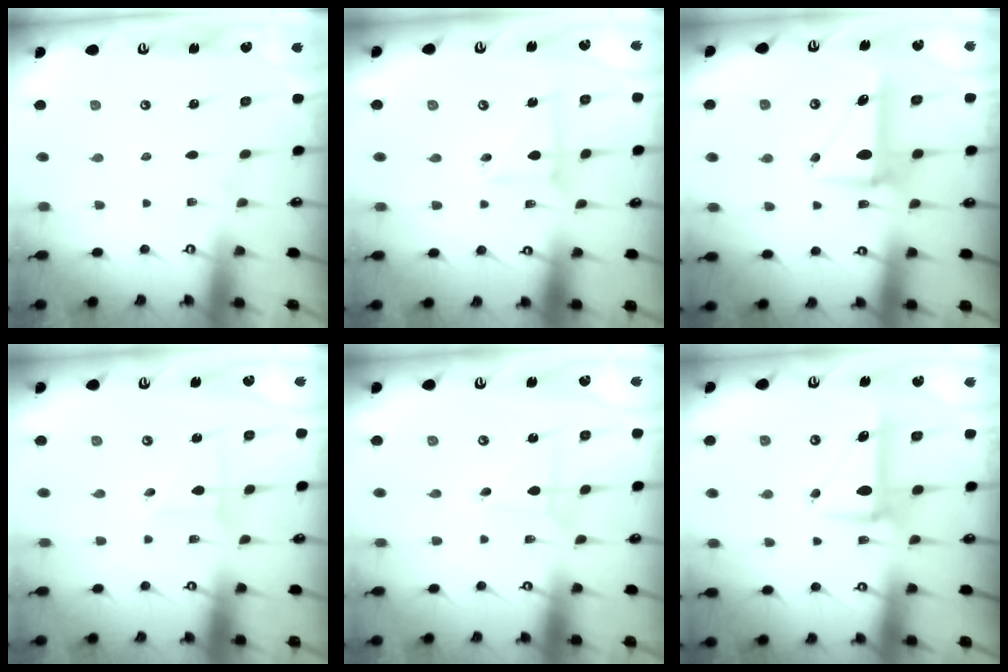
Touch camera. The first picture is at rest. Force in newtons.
{"total": 5.7, "press": 5.5, "slide": 1.4}
{"total": 8.3, "press": 8.2, "slide": 1.2}
{"total": 2.5, "press": 2.5, "slide": 0.1}
{"total": 1.7, "press": 1.7, "slide": 0.2}
{"total": 8.0, "press": 7.9, "slide": 1.0}